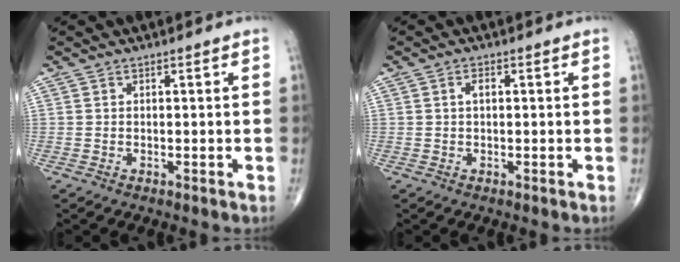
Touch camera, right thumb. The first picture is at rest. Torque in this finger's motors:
{"motor_torque": [0.15, 0.62, 0.14, -0.03, 0.07]}